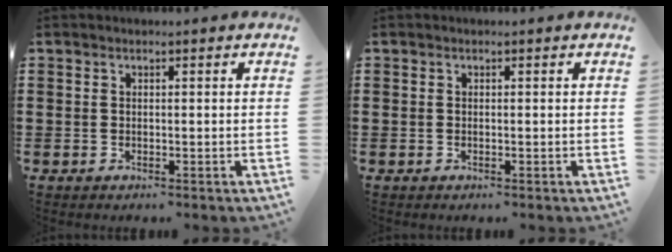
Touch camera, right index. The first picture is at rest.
{"total": 0.0}